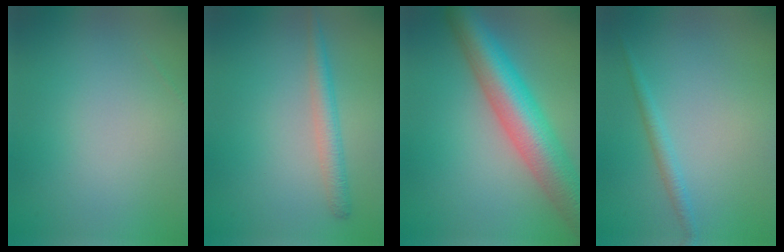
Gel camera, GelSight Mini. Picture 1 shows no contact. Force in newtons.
{"total": 2.2, "press": 2.2, "slide": 0.1}
{"total": 8.7, "press": 8.7, "slide": 0.2}
{"total": 1.3, "press": 1.3, "slide": 0.1}